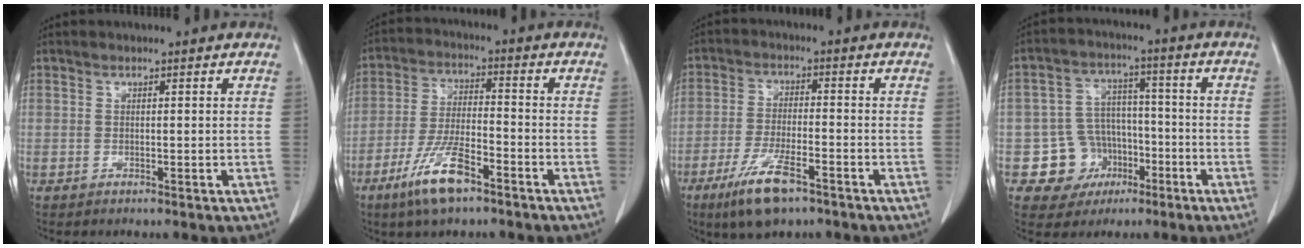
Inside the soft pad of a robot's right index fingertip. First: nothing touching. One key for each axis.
{"total": 9.8, "fx": -6.1, "fy": 2.3, "fz": 7.4, "tx": -0.149, "ty": -0.013, "tz": -0.113}
{"total": 8.9, "fx": -5.6, "fy": 2.1, "fz": 6.6, "tx": -0.132, "ty": -0.016, "tz": -0.097}
{"total": 8.9, "fx": -3.5, "fy": 8.0, "fz": 1.4, "tx": -0.012, "ty": 0.024, "tz": -0.044}